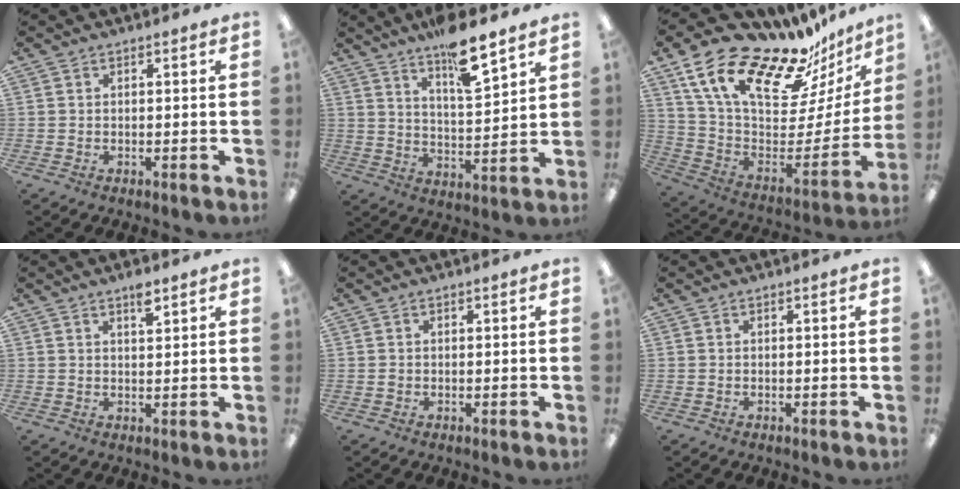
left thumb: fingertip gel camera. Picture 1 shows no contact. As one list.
[{"total": 11.6, "force": [9.0, 2.4, 6.9], "torque": [-0.102, -0.057, 0.152]}, {"total": 22.7, "force": [17.1, 8.3, 12.5], "torque": [-0.209, -0.128, 0.302]}, {"total": 3.6, "force": [2.6, 1.3, 2.2], "torque": [-0.024, -0.009, 0.040]}, {"total": 0.8, "force": [0.1, 0.8, 0.1], "torque": [-0.002, 0.007, -0.001]}, {"total": 0.0}]